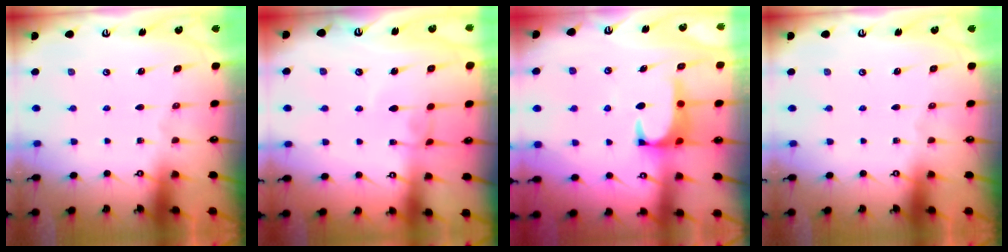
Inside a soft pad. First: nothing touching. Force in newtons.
{"total": 1.5, "press": 1.5, "slide": 0.4}
{"total": 2.7, "press": 2.5, "slide": 0.8}
{"total": 0.0}